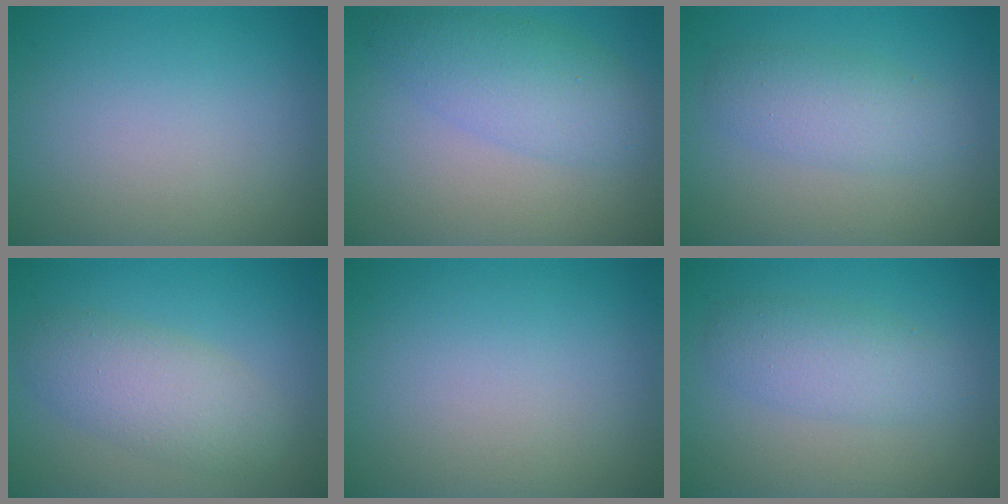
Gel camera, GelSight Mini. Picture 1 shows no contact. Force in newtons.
{"total": 4.3, "press": 4.3, "slide": 0.0}
{"total": 3.3, "press": 3.3, "slide": 0.1}
{"total": 4.2, "press": 4.2, "slide": 0.4}
{"total": 0.0}
{"total": 3.3, "press": 3.3, "slide": 0.1}